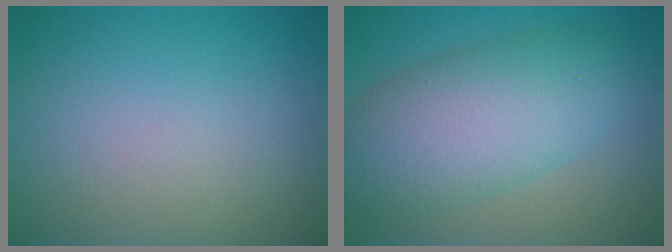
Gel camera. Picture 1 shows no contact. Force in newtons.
{"total": 8.1, "press": 8.1, "slide": 0.3}